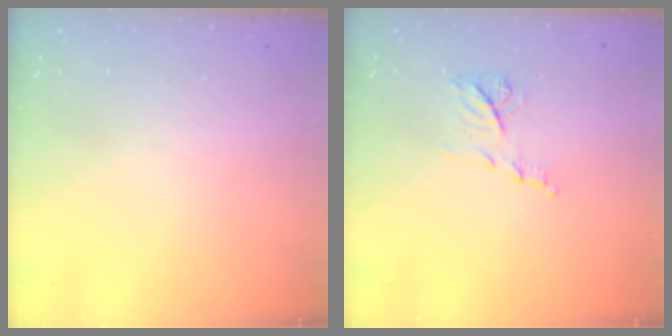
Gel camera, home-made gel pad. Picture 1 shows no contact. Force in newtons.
{"total": 8.8, "press": 8.7, "slide": 1.0}